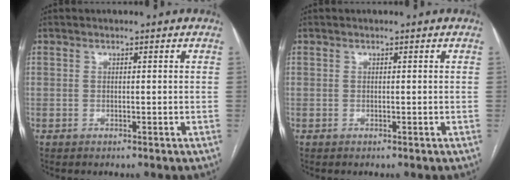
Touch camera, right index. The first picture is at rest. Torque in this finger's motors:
{"motor_torque": [0.00, 0.02, 0.00, 0.00]}